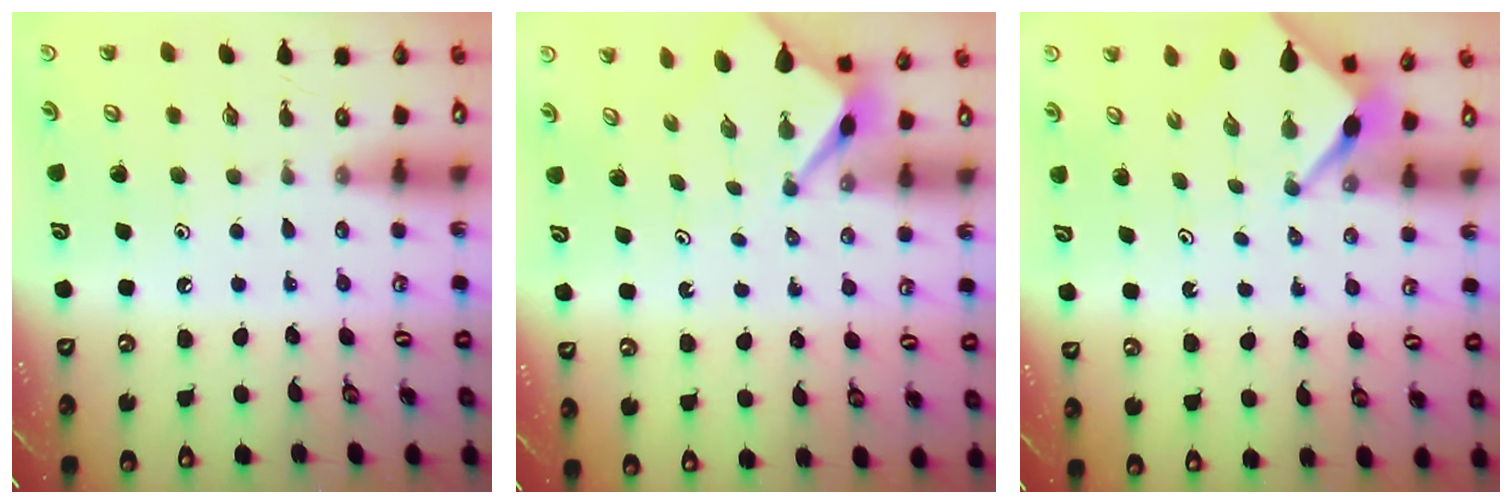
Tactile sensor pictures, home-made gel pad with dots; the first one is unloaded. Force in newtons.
{"total": 3.1, "press": 3.1, "slide": 0.3}
{"total": 2.8, "press": 2.8, "slide": 0.3}